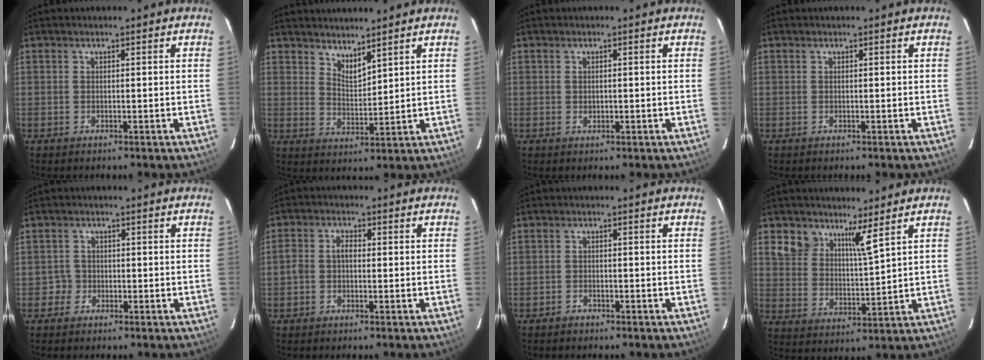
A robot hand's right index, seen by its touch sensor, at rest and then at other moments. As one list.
[{"total": 5.2, "force": [4.4, 2.2, 1.5], "torque": [-0.016, -0.003, 0.082]}, {"total": 1.0, "force": [-0.1, 0.8, 0.6], "torque": [-0.009, 0.001, -0.001]}, {"total": 0.0}, {"total": 2.4, "force": [-1.0, 2.1, -0.6], "torque": [0.016, 0.018, -0.017]}, {"total": 2.8, "force": [-0.7, 2.0, 1.9], "torque": [-0.036, 0.010, -0.017]}, {"total": 1.5, "force": [-1.3, 0.7, 0.0], "torque": [-0.007, 0.005, -0.024]}, {"total": 6.5, "force": [4.7, 3.2, 3.1], "torque": [-0.053, 0.001, 0.089]}]